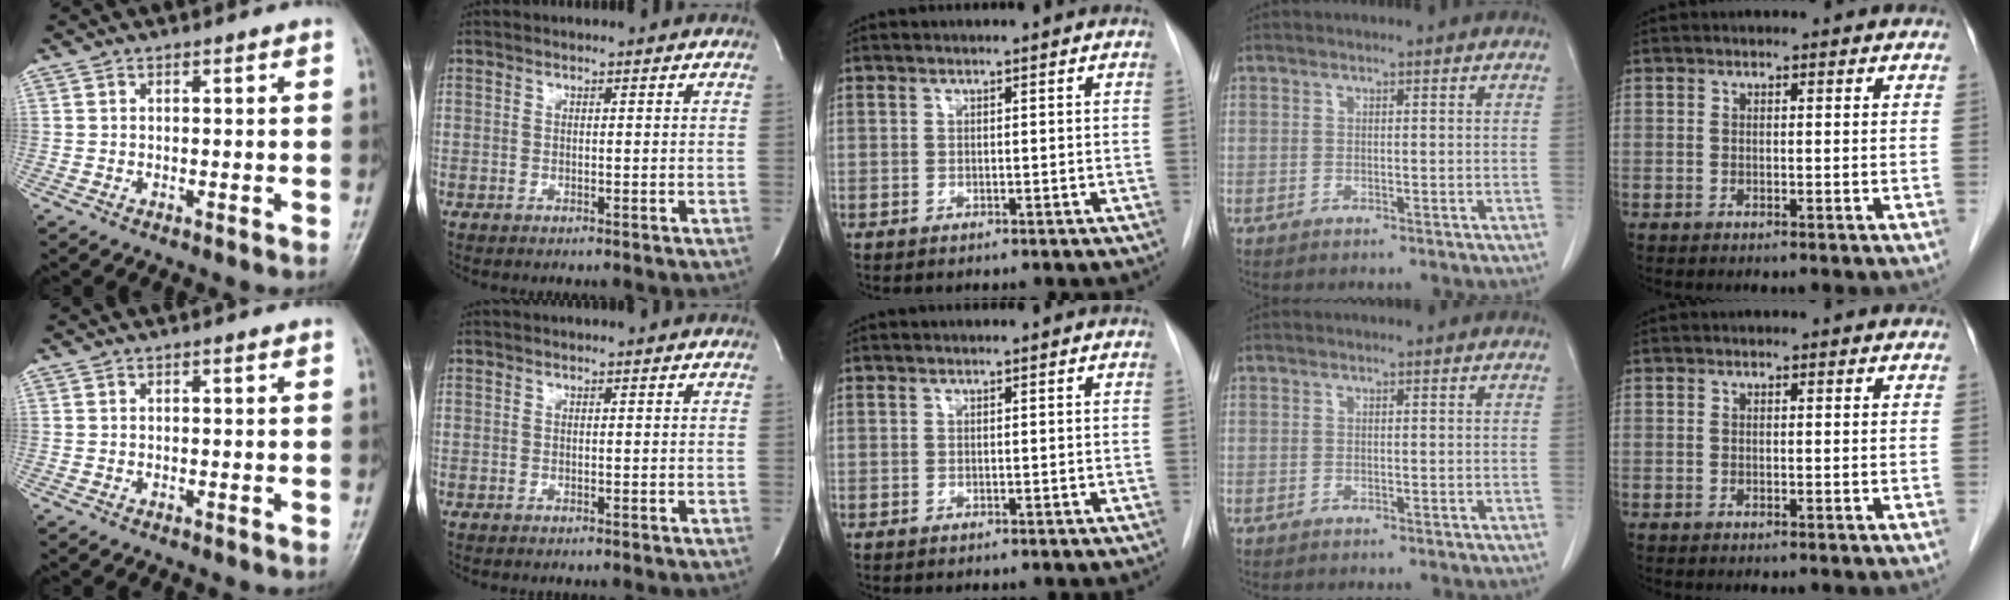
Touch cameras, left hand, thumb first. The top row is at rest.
{}